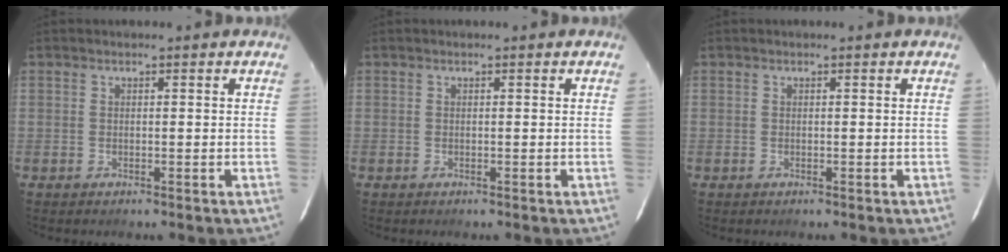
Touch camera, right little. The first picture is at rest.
{"total": 0.0}
{"total": 0.0}